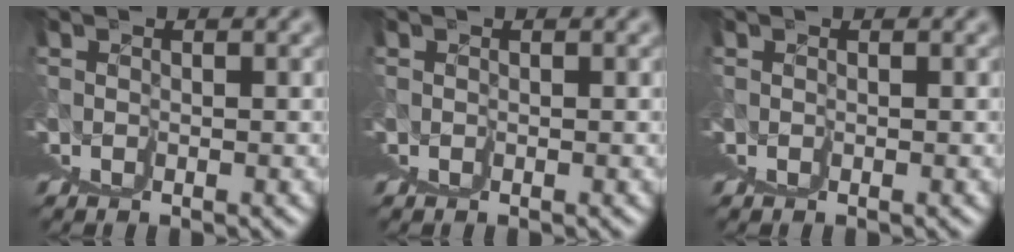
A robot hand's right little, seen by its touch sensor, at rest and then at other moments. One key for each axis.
{"total": 0.0}
{"total": 0.0}